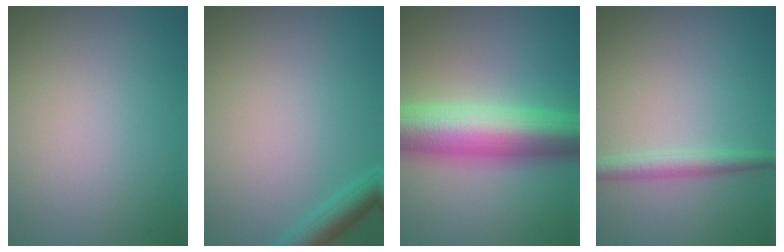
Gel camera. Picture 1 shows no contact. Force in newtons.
{"total": 2.4, "press": 2.4, "slide": 0.2}
{"total": 10.1, "press": 10.0, "slide": 0.2}
{"total": 2.2, "press": 2.2, "slide": 0.1}